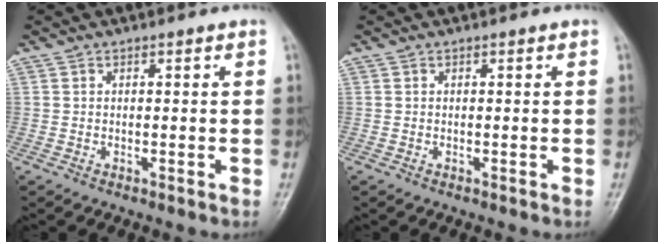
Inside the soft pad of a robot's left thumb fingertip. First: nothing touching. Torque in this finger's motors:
{"motor_torque": [0.00, 0.00, 0.00, 0.00, 0.00]}